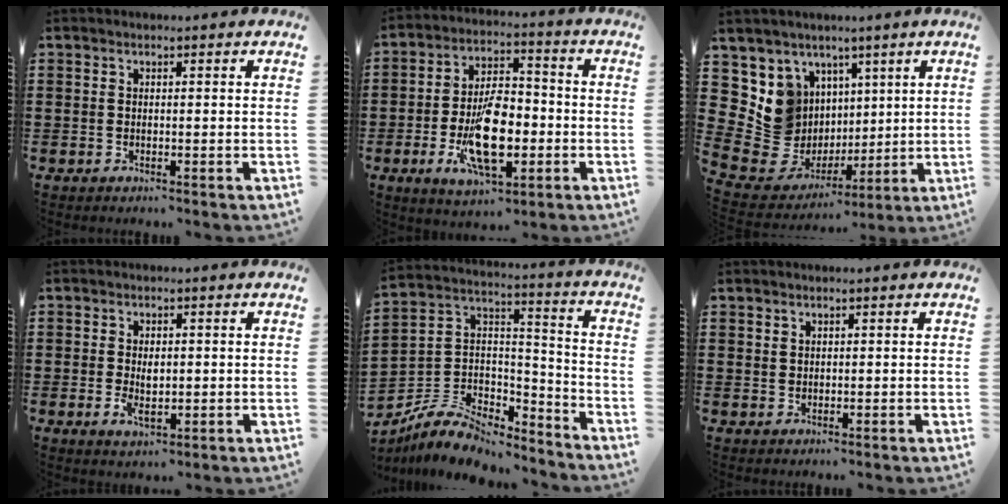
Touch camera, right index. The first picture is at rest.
{"total": 12.3, "force": [-3.3, 5.4, 10.6], "torque": [-0.194, -0.011, -0.056]}
{"total": 9.7, "force": [1.3, 9.4, 2.0], "torque": [-0.107, -0.029, 0.035]}
{"total": 3.2, "force": [-0.1, 1.6, 2.8], "torque": [-0.048, -0.002, -0.003]}
{"total": 8.0, "force": [-6.8, 3.4, 2.6], "torque": [-0.063, 0.012, -0.132]}
{"total": 1.1, "force": [0.9, 0.6, 0.1], "torque": [-0.003, 0.001, 0.018]}